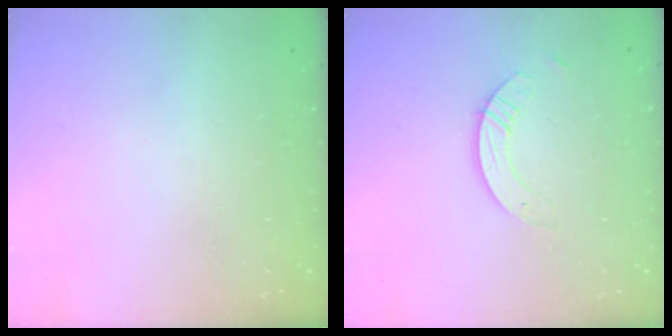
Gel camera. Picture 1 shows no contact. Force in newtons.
{"total": 3.8, "press": 3.7, "slide": 0.4}